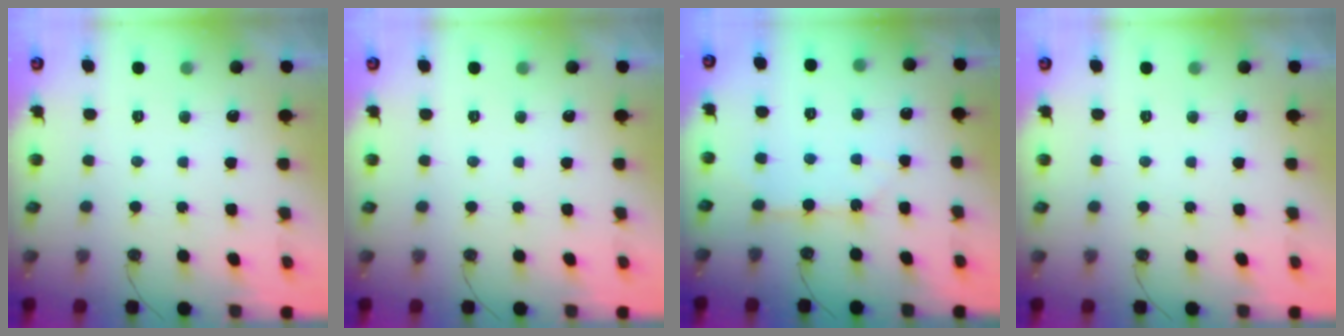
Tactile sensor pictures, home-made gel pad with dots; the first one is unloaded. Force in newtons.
{"total": 0.0}
{"total": 5.9, "press": 5.9, "slide": 0.5}
{"total": 0.0}